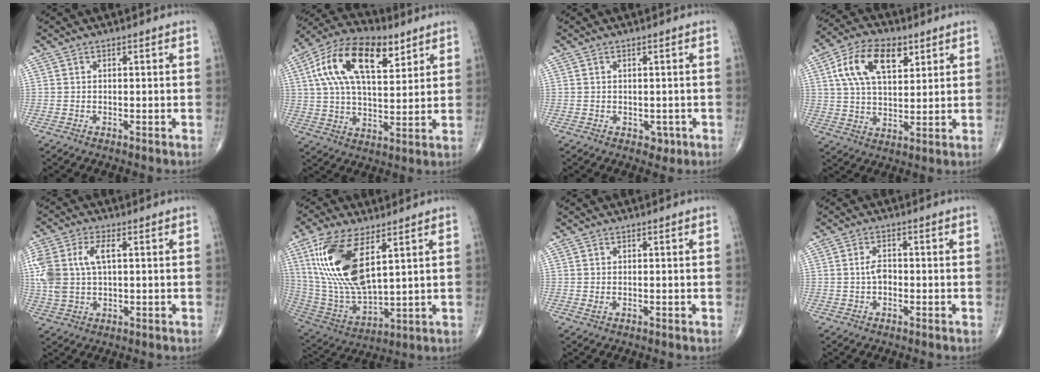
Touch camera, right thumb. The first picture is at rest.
{"total": 18.7, "force": [7.6, 9.2, 14.4], "torque": [-0.247, -0.003, 0.131]}
{"total": 1.5, "force": [-0.3, 1.3, 0.8], "torque": [-0.001, 0.000, 0.001]}
{"total": 13.5, "force": [5.5, 7.3, 9.9], "torque": [-0.167, -0.005, 0.099]}
{"total": 10.0, "force": [1.9, 5.5, 8.1], "torque": [-0.194, 0.013, 0.042]}
{"total": 19.3, "force": [7.2, 8.1, 16.0], "torque": [-0.325, -0.031, 0.149]}
{"total": 0.6, "force": [0.1, 0.3, 0.5], "torque": [-0.012, -0.002, 0.002]}
{"total": 2.4, "force": [-0.3, 1.5, 1.9], "torque": [-0.031, 0.006, -0.009]}